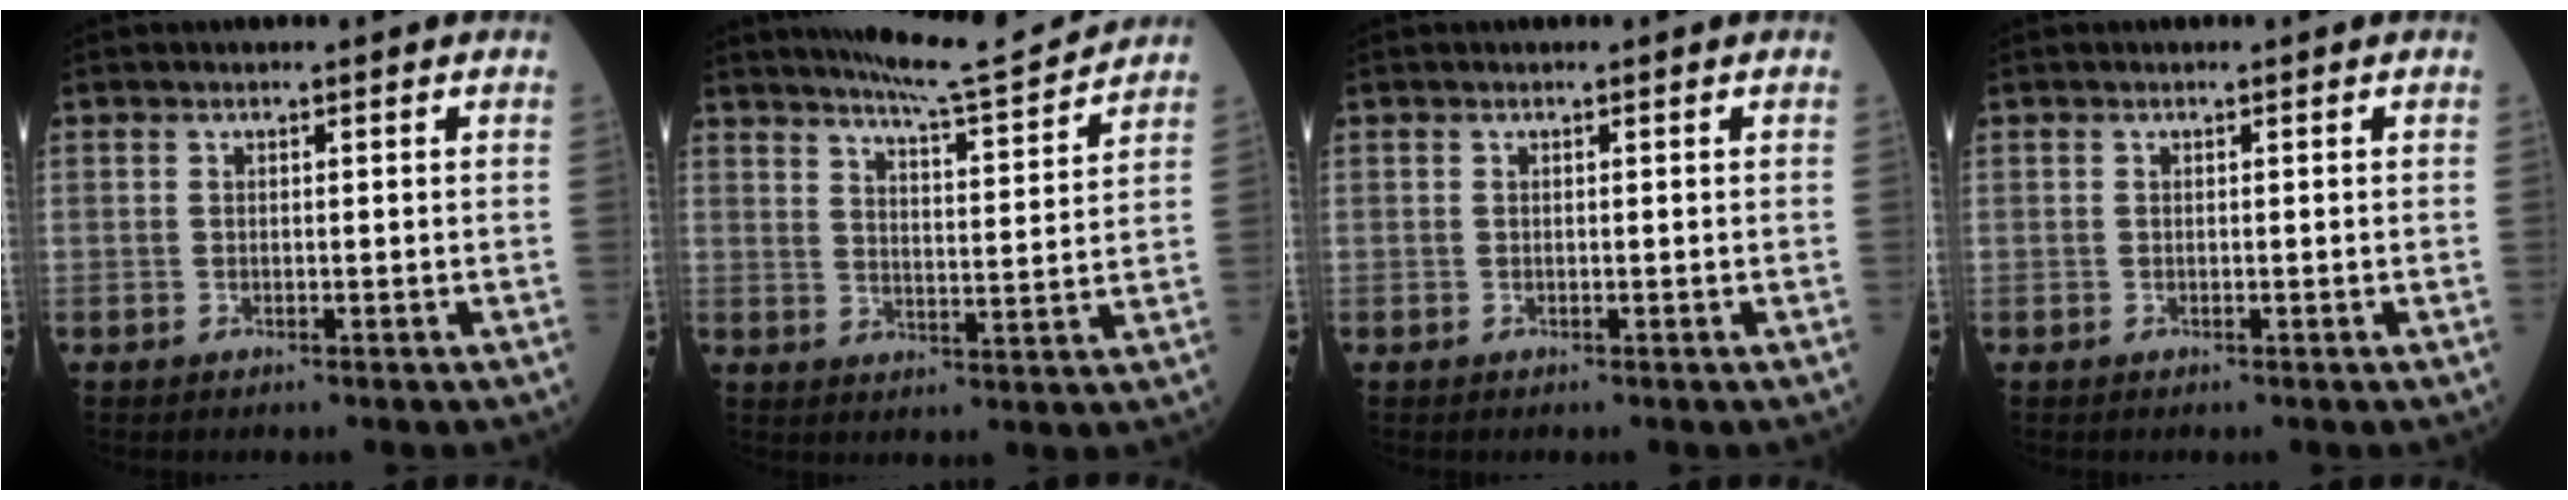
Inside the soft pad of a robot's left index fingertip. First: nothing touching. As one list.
[{"total": 11.4, "force": [10.8, -0.6, 3.4], "torque": [-0.056, -0.006, 0.155]}, {"total": 0.0}, {"total": 0.0}]